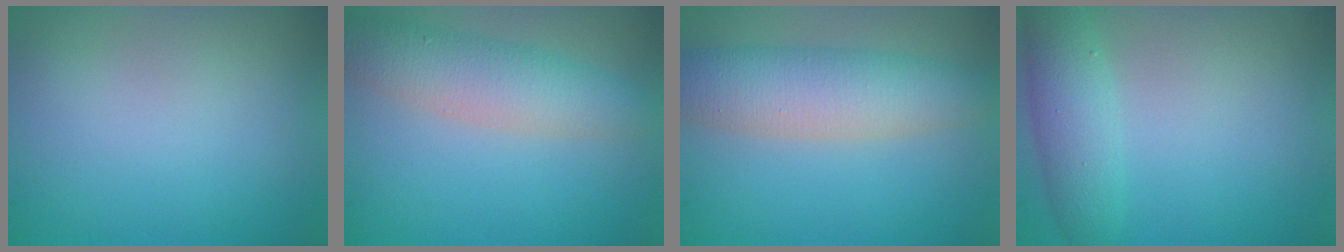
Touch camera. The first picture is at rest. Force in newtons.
{"total": 4.9, "press": 4.9, "slide": 0.2}
{"total": 5.8, "press": 5.8, "slide": 0.2}
{"total": 3.2, "press": 3.2, "slide": 0.1}